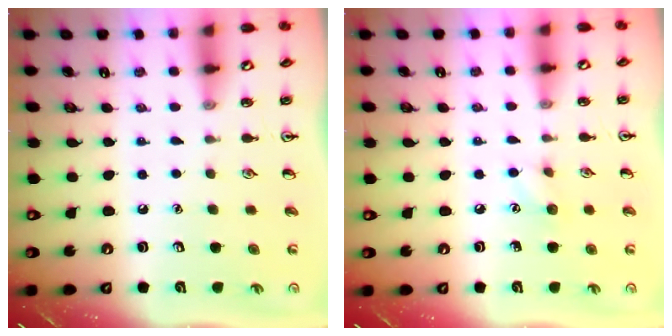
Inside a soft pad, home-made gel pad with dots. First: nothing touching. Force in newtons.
{"total": 5.8, "press": 5.6, "slide": 1.5}